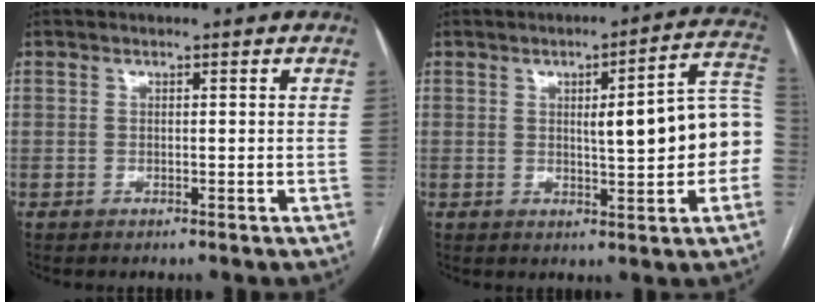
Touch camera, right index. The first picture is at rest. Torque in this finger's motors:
{"motor_torque": [0.46, -0.10, 0.48, 0.12]}